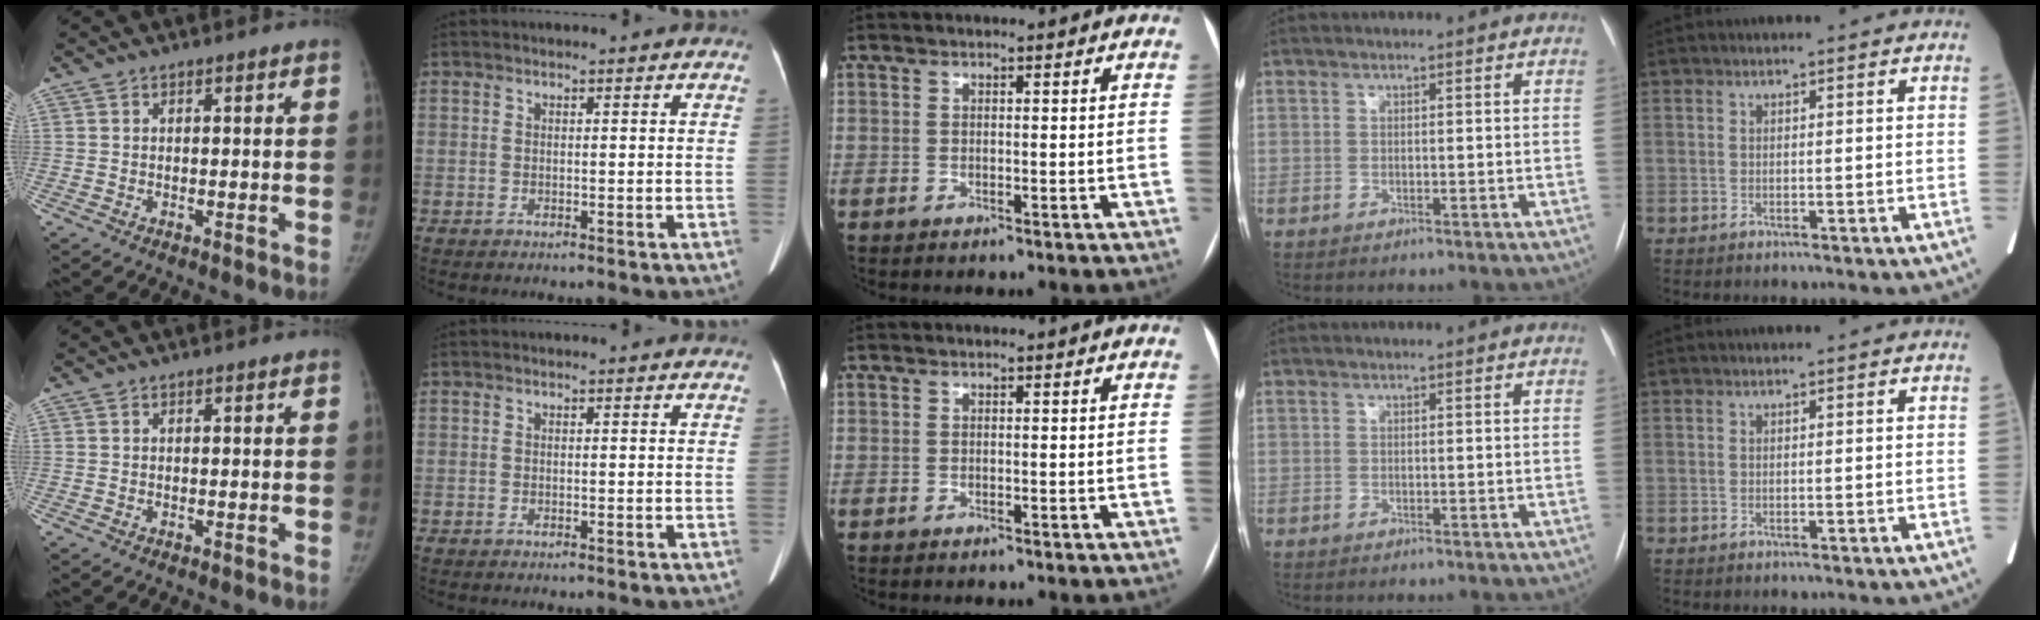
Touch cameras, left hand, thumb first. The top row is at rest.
{}